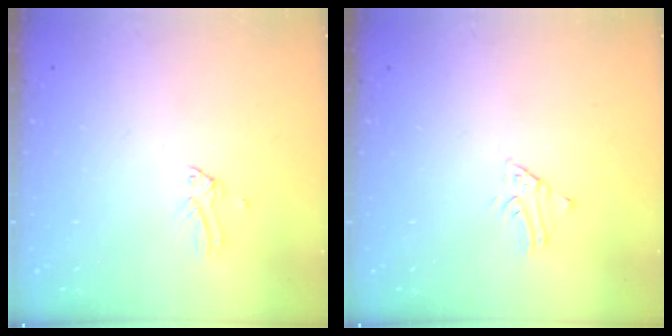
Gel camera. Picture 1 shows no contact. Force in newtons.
{"total": 1.7, "press": 1.7, "slide": 0.2}